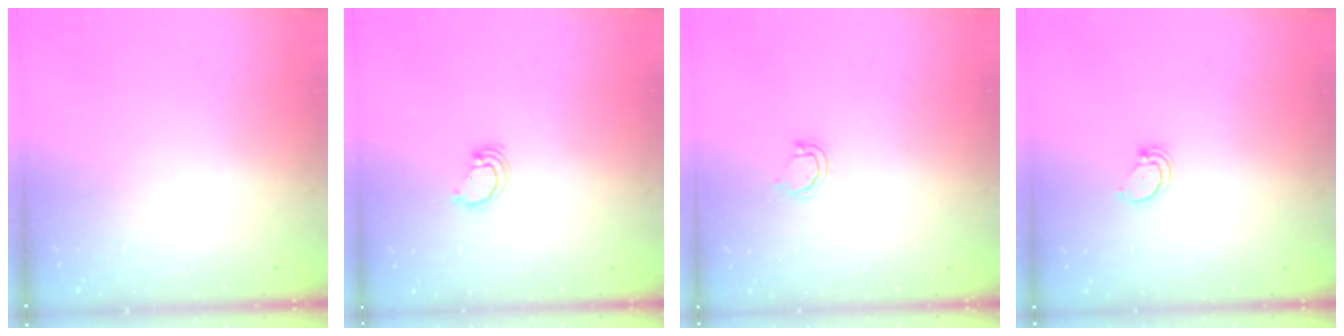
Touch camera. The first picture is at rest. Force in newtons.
{"total": 2.8, "press": 2.8, "slide": 0.2}
{"total": 3.1, "press": 3.1, "slide": 0.2}
{"total": 2.0, "press": 2.0, "slide": 0.2}